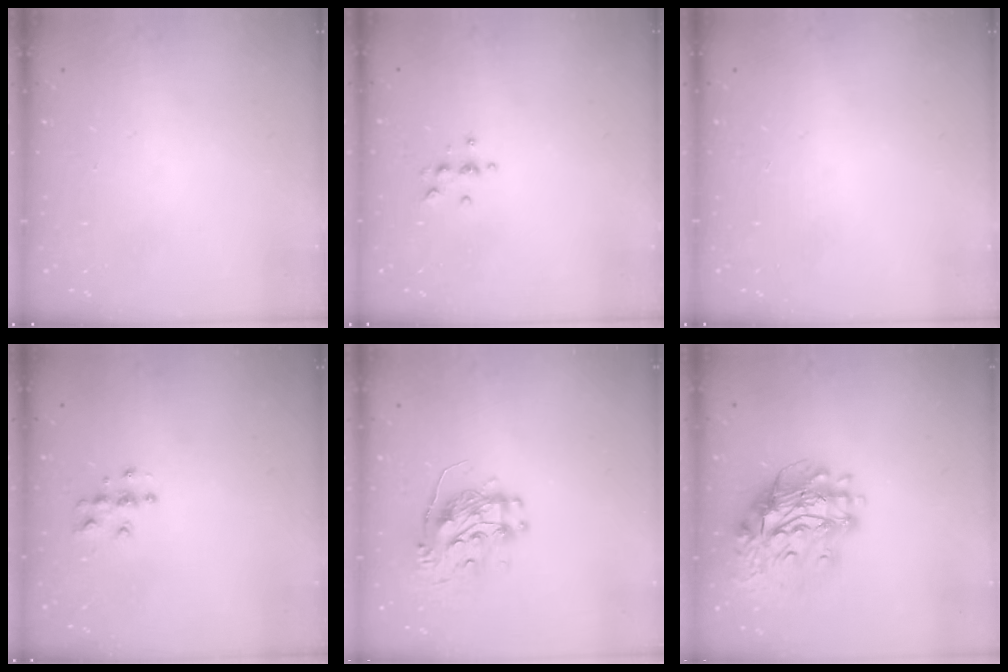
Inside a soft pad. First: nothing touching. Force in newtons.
{"total": 4.6, "press": 4.6, "slide": 0.6}
{"total": 0.0}
{"total": 4.3, "press": 4.3, "slide": 0.4}
{"total": 10.7, "press": 10.6, "slide": 1.2}
{"total": 16.0, "press": 15.9, "slide": 2.1}